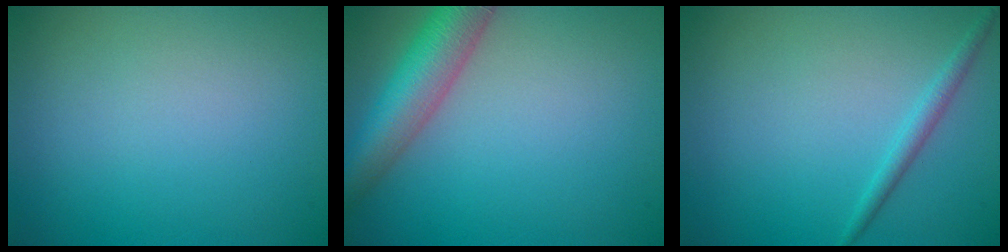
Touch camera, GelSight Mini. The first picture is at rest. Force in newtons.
{"total": 6.4, "press": 6.4, "slide": 0.3}
{"total": 1.4, "press": 1.4, "slide": 0.0}